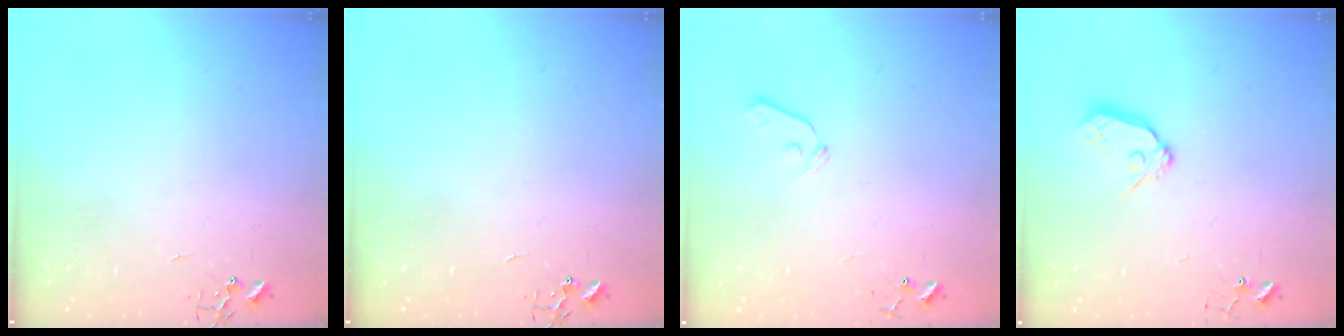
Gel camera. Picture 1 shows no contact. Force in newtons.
{"total": 0.0}
{"total": 5.5, "press": 5.5, "slide": 0.5}
{"total": 9.5, "press": 9.5, "slide": 0.9}